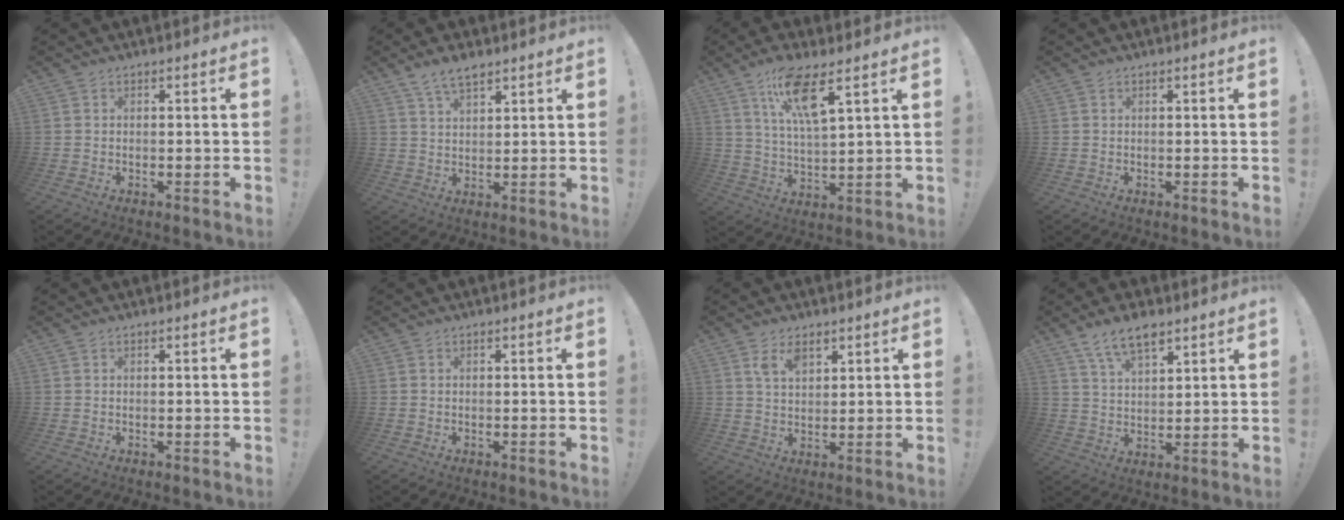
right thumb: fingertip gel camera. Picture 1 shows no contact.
{"total": 6.3, "force": [4.6, 2.4, 3.5], "torque": [-0.060, -0.021, 0.085]}
{"total": 11.7, "force": [7.0, 2.4, 9.1], "torque": [-0.173, -0.021, 0.118]}
{"total": 0.0}
{"total": 0.0}
{"total": 0.0}
{"total": 5.9, "force": [3.9, 3.1, 3.0], "torque": [-0.054, -0.014, 0.073]}
{"total": 9.3, "force": [6.3, 3.8, 5.6], "torque": [-0.097, -0.026, 0.116]}